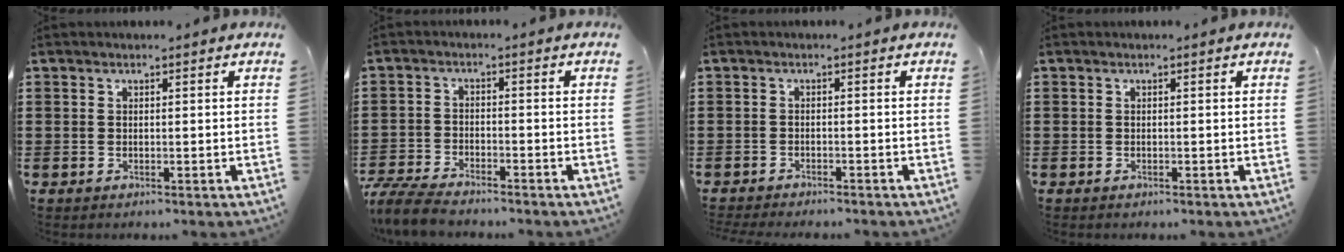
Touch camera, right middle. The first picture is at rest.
{"total": 5.4, "force": [-5.0, 0.7, 1.7], "torque": [-0.052, -0.004, -0.105]}
{"total": 1.4, "force": [-1.4, 0.1, 0.0], "torque": [-0.004, 0.001, -0.030]}
{"total": 0.0}